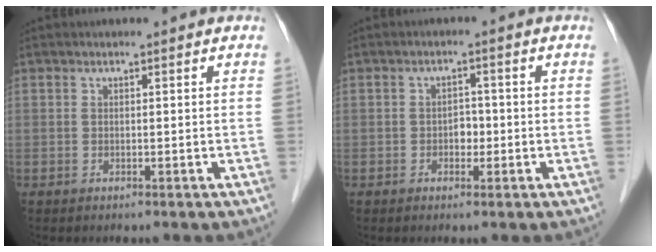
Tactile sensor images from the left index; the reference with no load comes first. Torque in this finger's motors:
{"motor_torque": [0.03, 0.22, -0.04, 0.00]}